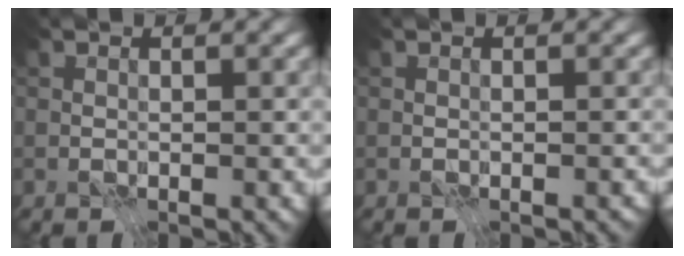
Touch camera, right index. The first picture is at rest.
{"total": 0.0}